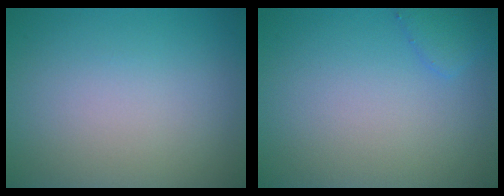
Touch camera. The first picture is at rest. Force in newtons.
{"total": 1.5, "press": 1.5, "slide": 0.1}